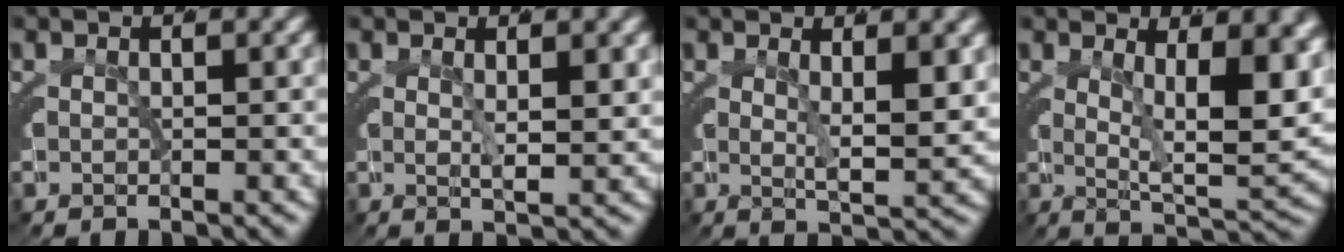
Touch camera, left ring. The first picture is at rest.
{"total": 1.7, "force": [0.7, -0.3, 1.5], "torque": [-0.023, -0.013, 0.019]}
{"total": 3.3, "force": [1.4, -0.2, 3.0], "torque": [-0.041, -0.018, 0.030]}
{"total": 8.3, "force": [2.0, 2.3, 7.7], "torque": [-0.094, -0.012, 0.035]}